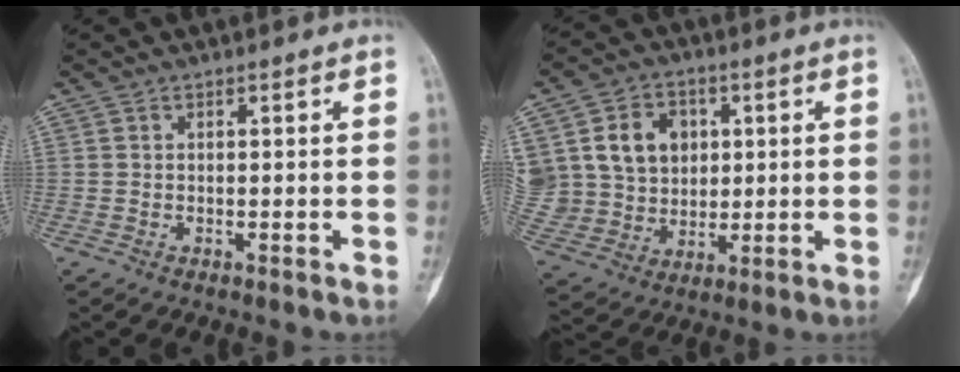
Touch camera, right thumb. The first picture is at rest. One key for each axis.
{"total": 16.8, "fx": 4.2, "fy": 14.0, "fz": 8.3, "tx": -0.142, "ty": 0.013, "tz": 0.094}